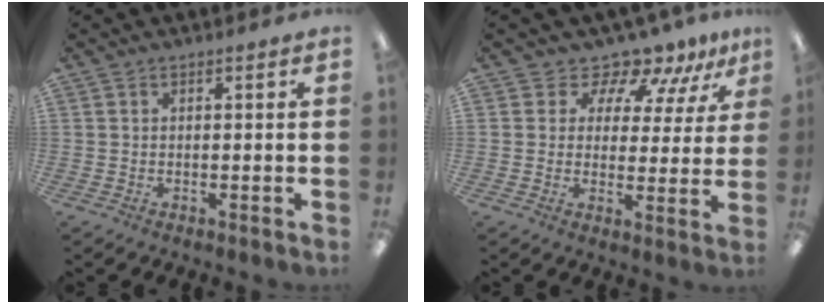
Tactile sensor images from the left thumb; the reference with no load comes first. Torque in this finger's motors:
{"motor_torque": [0.01, 0.78, -0.39, 0.08, 0.00]}